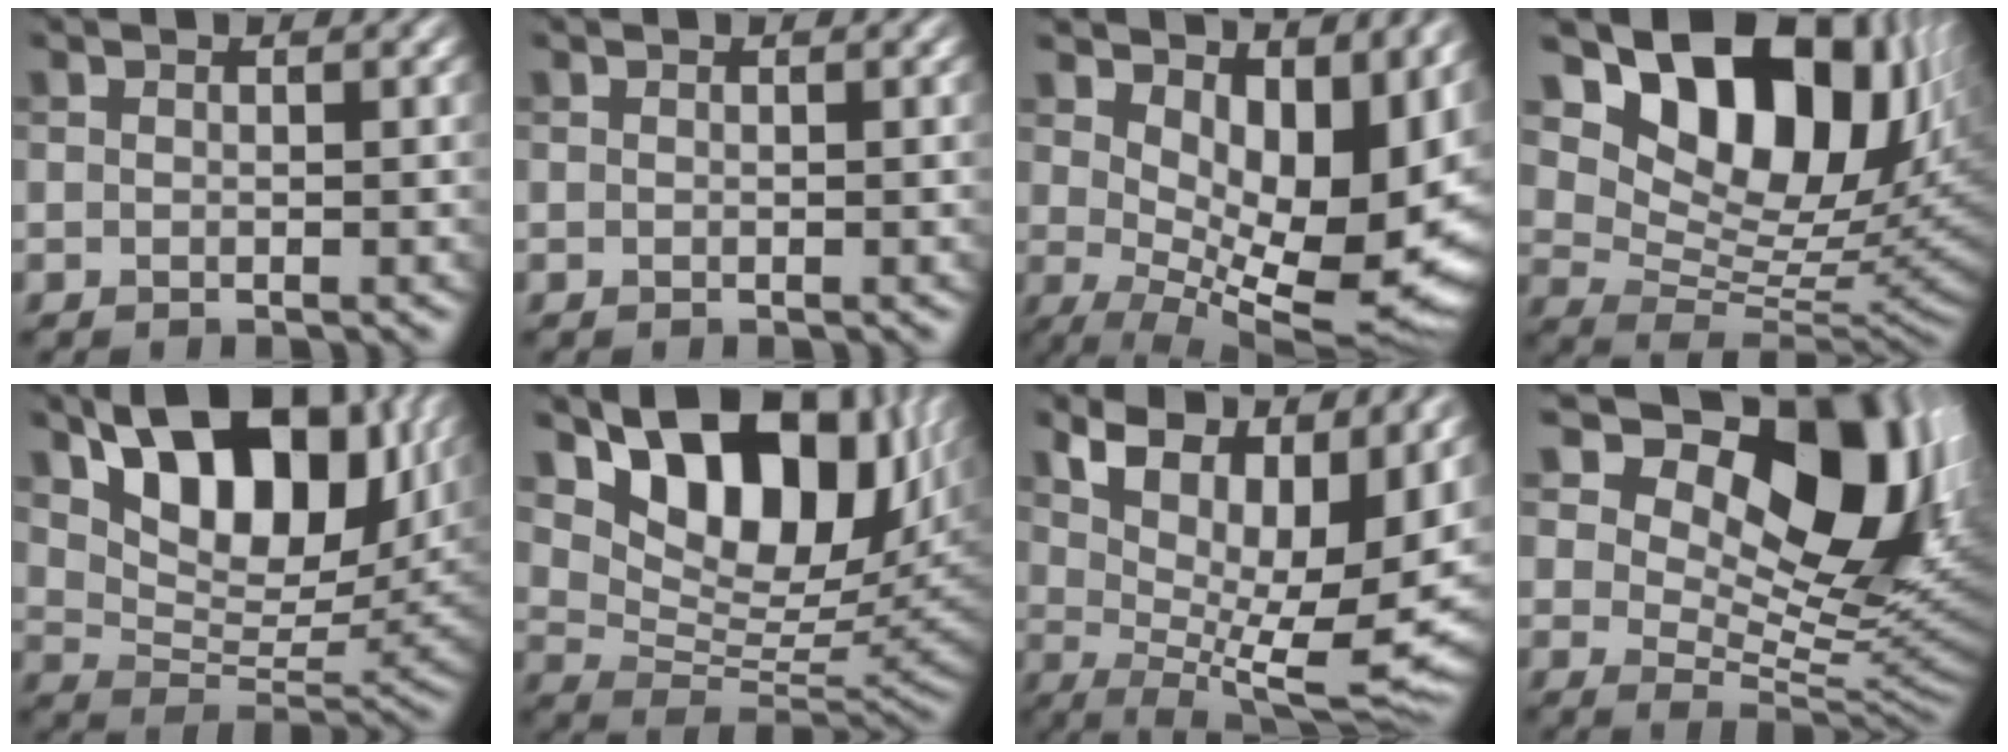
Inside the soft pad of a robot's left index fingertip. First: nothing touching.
{"total": 0.0}
{"total": 12.6, "force": [4.1, 6.0, 10.3], "torque": [-0.150, -0.024, 0.082]}
{"total": 14.9, "force": [7.4, 8.6, 9.6], "torque": [-0.153, 0.012, 0.129]}
{"total": 12.6, "force": [6.4, 6.7, 8.5], "torque": [-0.131, 0.002, 0.112]}
{"total": 13.4, "force": [6.8, 7.2, 9.0], "torque": [-0.142, -0.002, 0.122]}
{"total": 12.0, "force": [5.4, 5.0, 9.5], "torque": [-0.157, -0.012, 0.104]}
{"total": 14.8, "force": [6.7, 8.4, 10.2], "torque": [-0.138, 0.009, 0.111]}